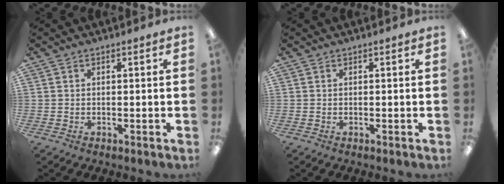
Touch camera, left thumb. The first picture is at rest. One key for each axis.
{"total": 0.0}